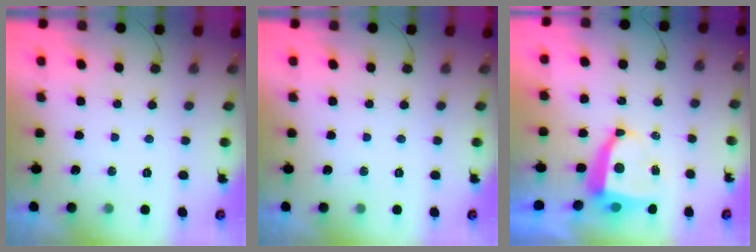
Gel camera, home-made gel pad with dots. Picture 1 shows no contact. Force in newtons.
{"total": 0.0}
{"total": 8.2, "press": 8.1, "slide": 1.0}